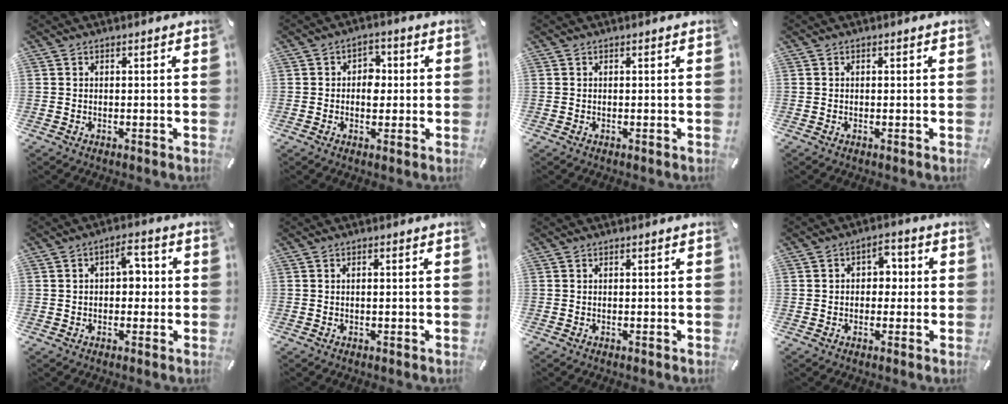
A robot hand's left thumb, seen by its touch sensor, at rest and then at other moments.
{"total": 4.9, "force": [-0.5, 3.8, 3.0], "torque": [-0.026, -0.001, -0.016]}
{"total": 0.0}
{"total": 0.0}
{"total": 6.0, "force": [0.7, 3.8, 4.6], "torque": [-0.052, 0.000, 0.002]}
{"total": 0.7, "force": [-0.1, 0.1, 0.7], "torque": [-0.012, 0.000, -0.001]}
{"total": 0.0}
{"total": 5.0, "force": [-0.2, 4.0, 3.0], "torque": [-0.032, 0.002, -0.014]}